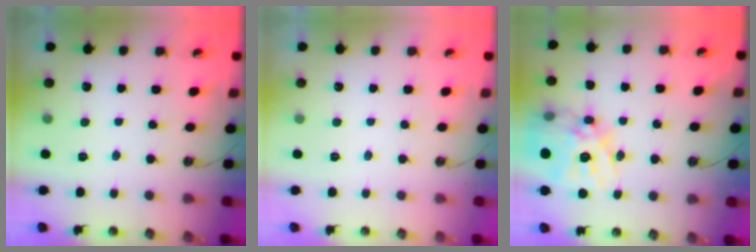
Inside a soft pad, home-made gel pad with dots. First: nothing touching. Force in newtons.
{"total": 0.0}
{"total": 22.3, "press": 22.2, "slide": 2.3}